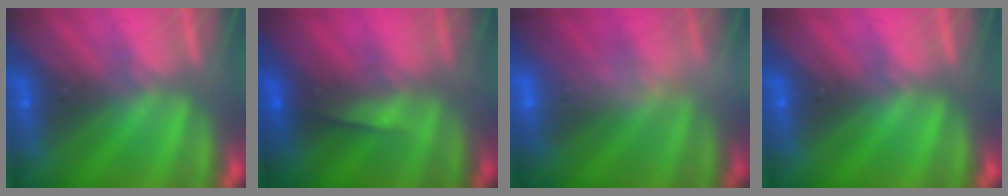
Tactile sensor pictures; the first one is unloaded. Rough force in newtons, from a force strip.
{"total": 3.7}
{"total": 2.4}
{"total": 0.0}